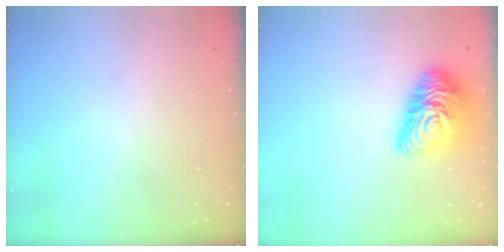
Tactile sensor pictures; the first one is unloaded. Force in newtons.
{"total": 16.8, "press": 16.8, "slide": 1.0}